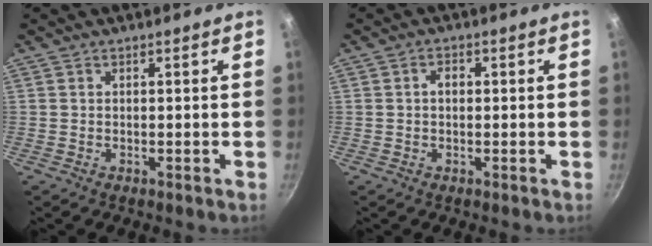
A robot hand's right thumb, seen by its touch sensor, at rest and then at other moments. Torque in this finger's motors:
{"motor_torque": [-0.09, 0.76, 0.59, -0.18, -0.01]}